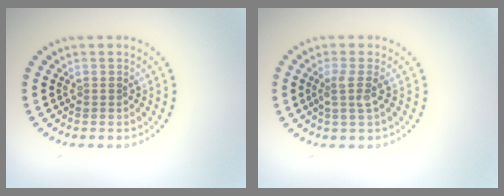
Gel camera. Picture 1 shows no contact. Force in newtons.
{"total": 1.8, "press": 1.3, "slide": 1.3}